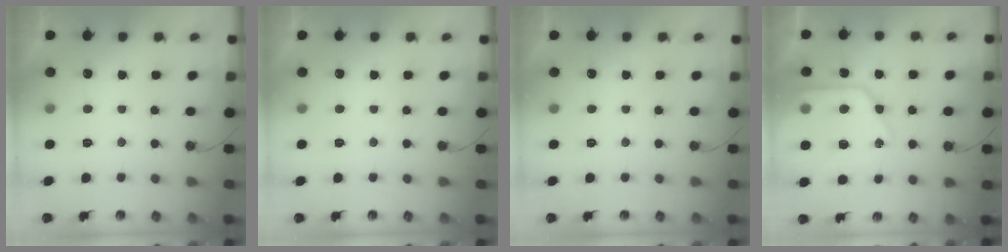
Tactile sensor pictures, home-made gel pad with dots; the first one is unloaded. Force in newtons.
{"total": 0.0}
{"total": 0.0}
{"total": 18.6, "press": 18.5, "slide": 1.7}